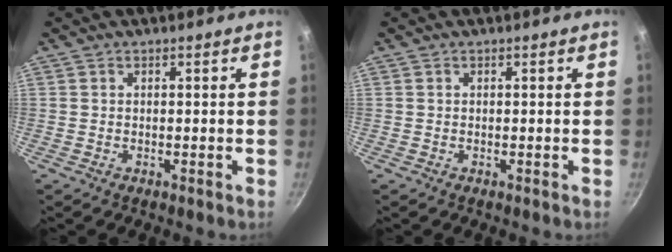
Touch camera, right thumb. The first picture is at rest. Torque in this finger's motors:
{"motor_torque": [0.18, 0.05, 0.07, -0.11, 0.02]}